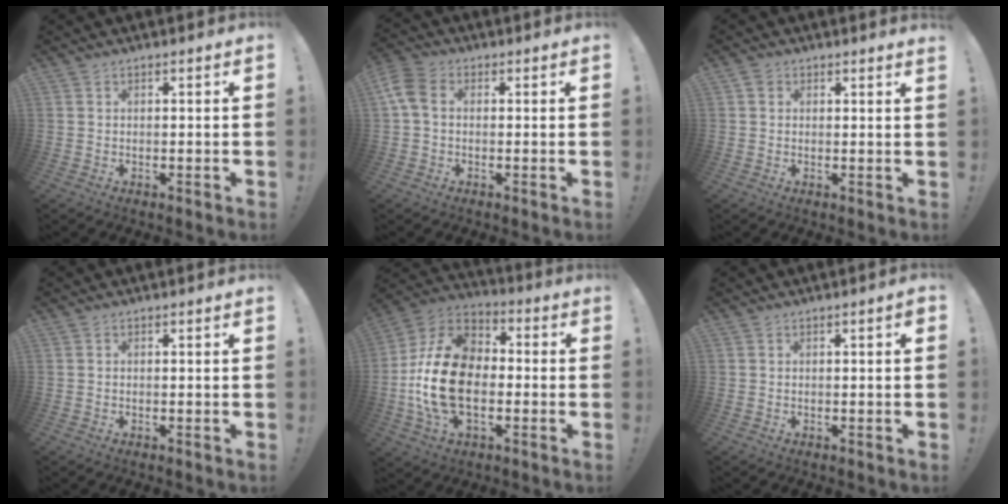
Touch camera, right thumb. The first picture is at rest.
{"total": 6.8, "force": [0.9, 4.7, 4.8], "torque": [-0.108, 0.006, 0.020]}
{"total": 1.6, "force": [1.5, 0.6, 0.4], "torque": [0.005, -0.007, 0.025]}
{"total": 0.0}
{"total": 20.7, "force": [-3.2, 13.7, 15.2], "torque": [-0.293, 0.033, -0.045]}
{"total": 1.1, "force": [-0.2, -0.1, 1.1], "torque": [-0.018, 0.000, -0.005]}